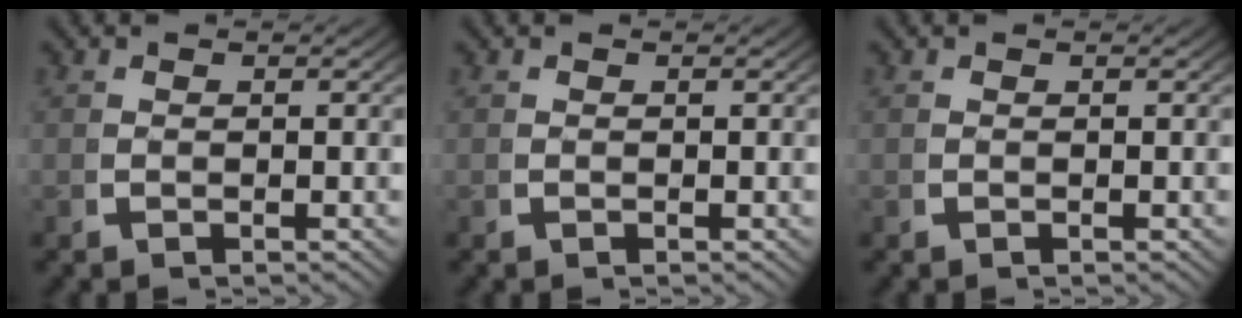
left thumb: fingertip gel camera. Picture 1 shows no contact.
{"total": 0.0}
{"total": 0.0}